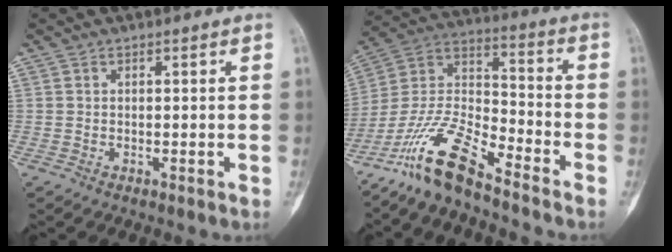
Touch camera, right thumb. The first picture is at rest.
{"total": 14.0, "force": [-11.0, 3.2, 8.0], "torque": [-0.164, 0.076, -0.217]}